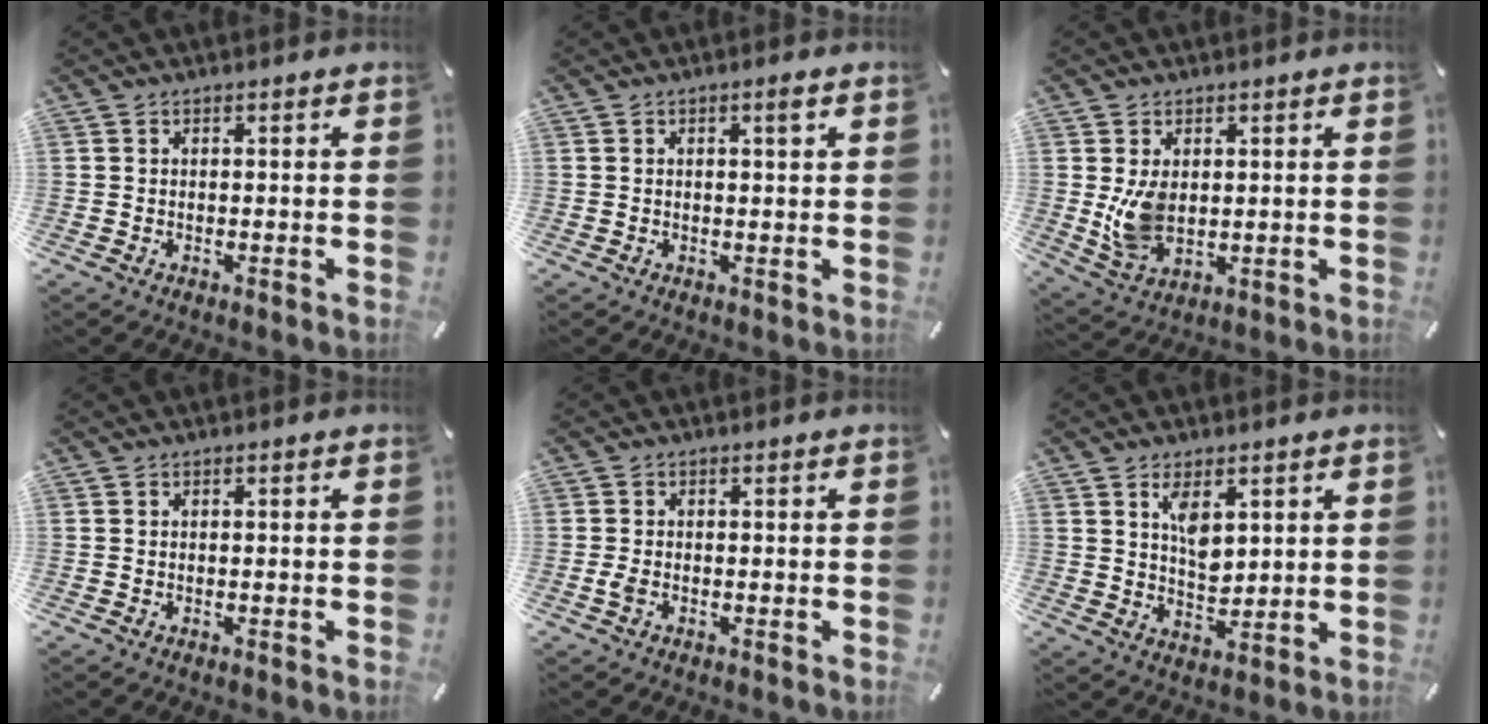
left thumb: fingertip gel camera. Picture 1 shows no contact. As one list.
[{"total": 2.0, "force": [0.9, 0.3, 1.8], "torque": [-0.027, -0.001, 0.012]}, {"total": 7.5, "force": [1.2, 5.1, 5.4], "torque": [-0.110, -0.010, 0.023]}, {"total": 0.0}, {"total": 1.4, "force": [-0.2, 0.8, 1.1], "torque": [-0.029, -0.002, -0.007]}, {"total": 6.9, "force": [3.6, 3.8, 4.5], "torque": [-0.067, -0.018, 0.060]}]